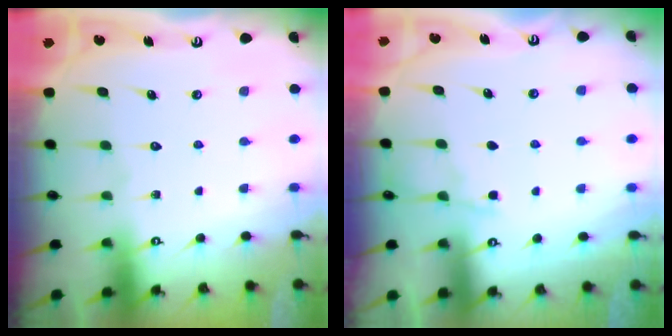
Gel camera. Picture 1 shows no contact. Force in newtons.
{"total": 5.0, "press": 4.9, "slide": 0.7}